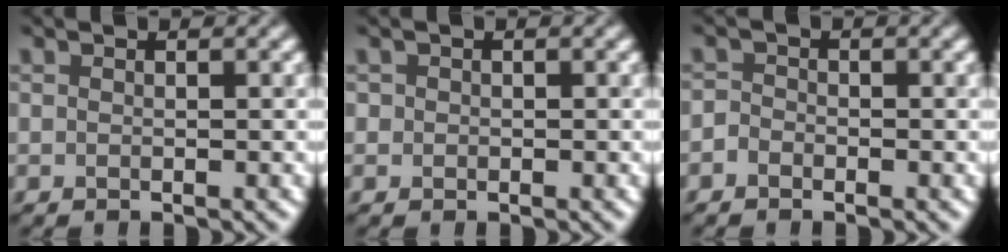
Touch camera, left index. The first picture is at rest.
{"total": 0.5, "force": [0.1, 0.5, -0.1], "torque": [0.006, -0.005, 0.001]}
{"total": 0.9, "force": [-0.8, 0.5, -0.1], "torque": [0.003, 0.001, -0.018]}